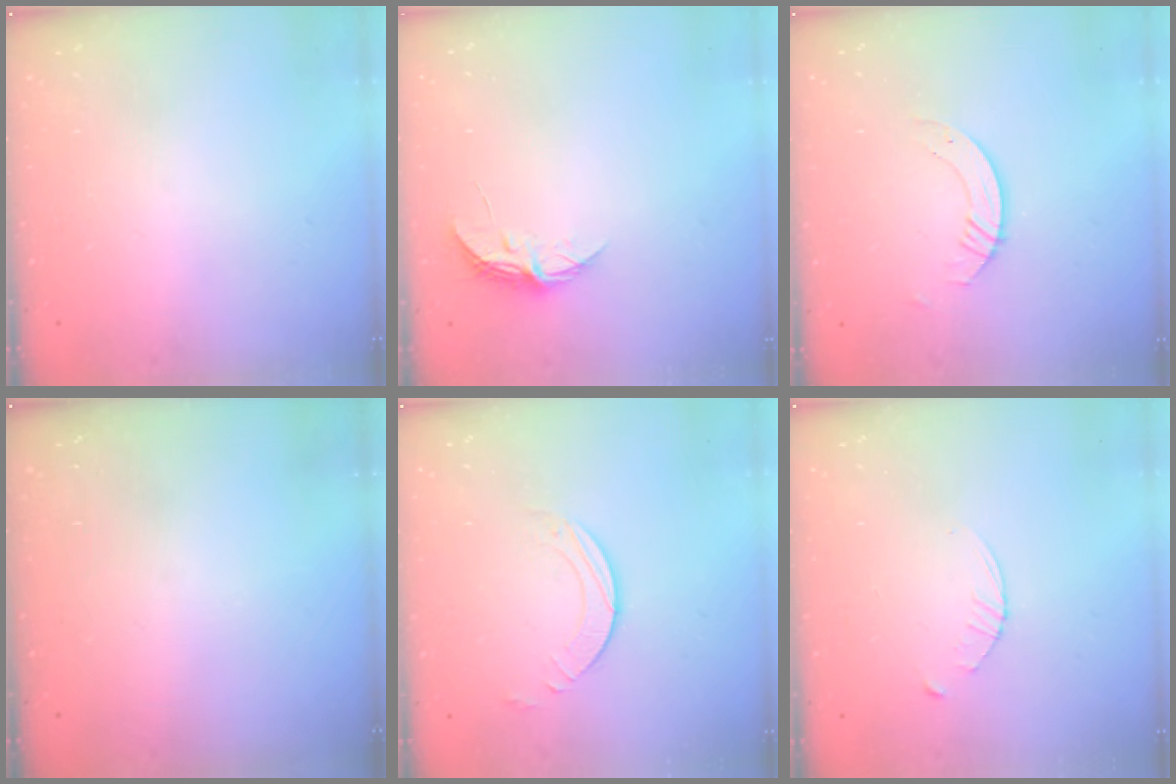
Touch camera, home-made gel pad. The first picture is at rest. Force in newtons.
{"total": 5.3, "press": 5.3, "slide": 0.5}
{"total": 3.5, "press": 3.5, "slide": 0.4}
{"total": 0.0}
{"total": 2.7, "press": 2.7, "slide": 0.2}
{"total": 3.2, "press": 3.2, "slide": 0.5}